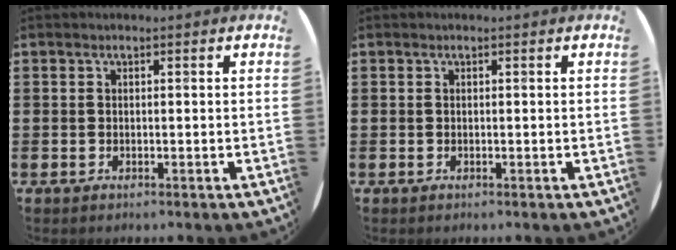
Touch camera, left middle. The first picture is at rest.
{"total": 0.0}